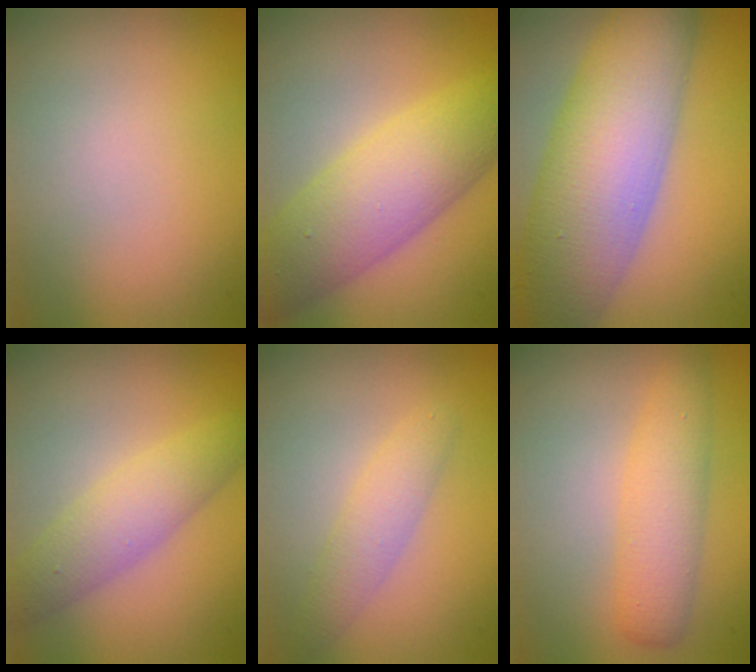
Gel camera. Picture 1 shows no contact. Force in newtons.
{"total": 8.1, "press": 8.1, "slide": 0.1}
{"total": 12.3, "press": 12.3, "slide": 0.7}
{"total": 4.0, "press": 4.0, "slide": 0.1}
{"total": 2.5, "press": 2.5, "slide": 0.0}
{"total": 3.9, "press": 3.9, "slide": 0.1}